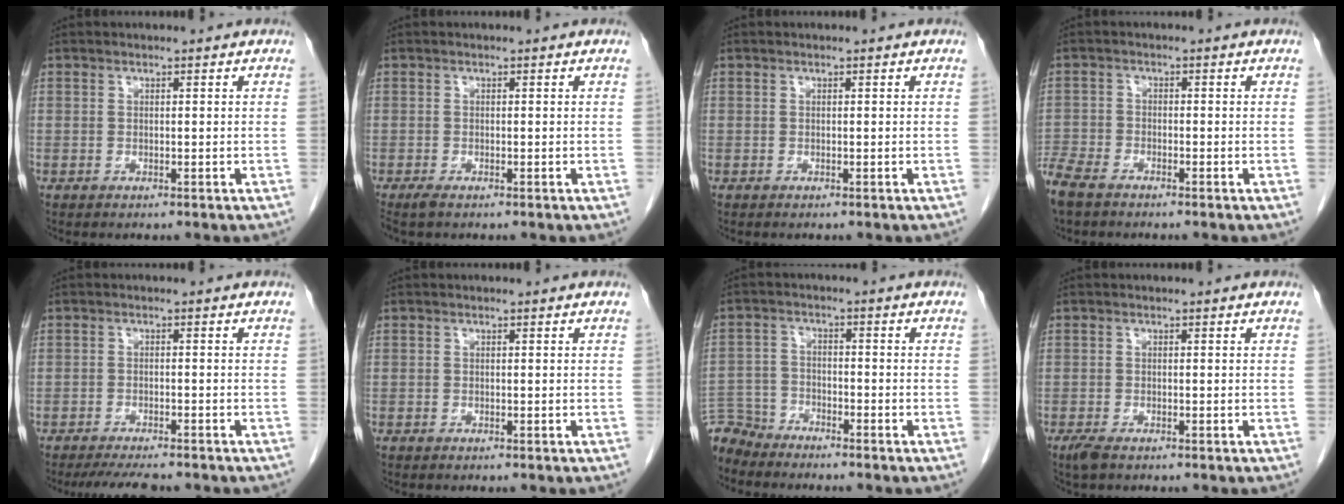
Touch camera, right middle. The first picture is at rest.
{"total": 1.4, "force": [-1.1, 0.3, 0.8], "torque": [-0.020, -0.006, -0.018]}
{"total": 0.0}
{"total": 6.2, "force": [-5.1, 2.1, 2.8], "torque": [-0.062, -0.013, -0.099]}
{"total": 6.5, "force": [-5.7, 1.0, 2.8], "torque": [-0.038, -0.013, -0.088]}
{"total": 0.0}
{"total": 5.9, "force": [-5.8, 1.4, -0.3], "torque": [0.010, -0.002, -0.113]}
{"total": 2.0, "force": [-1.4, 0.6, 1.2], "torque": [-0.033, -0.006, -0.025]}